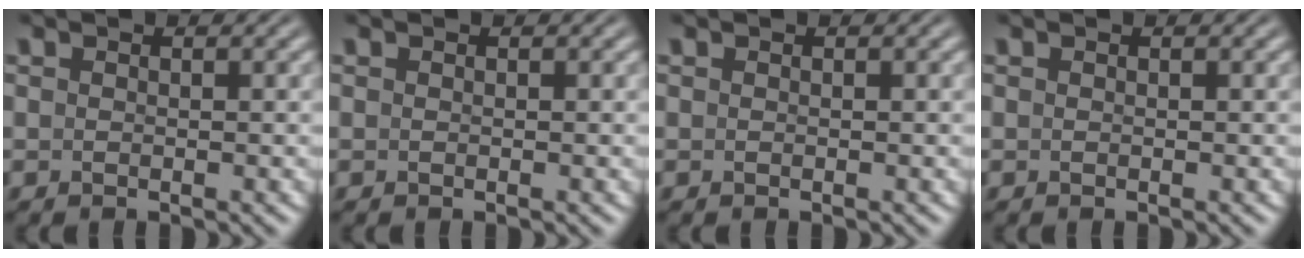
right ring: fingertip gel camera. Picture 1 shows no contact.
{"total": 0.0}
{"total": 0.0}
{"total": 0.0}